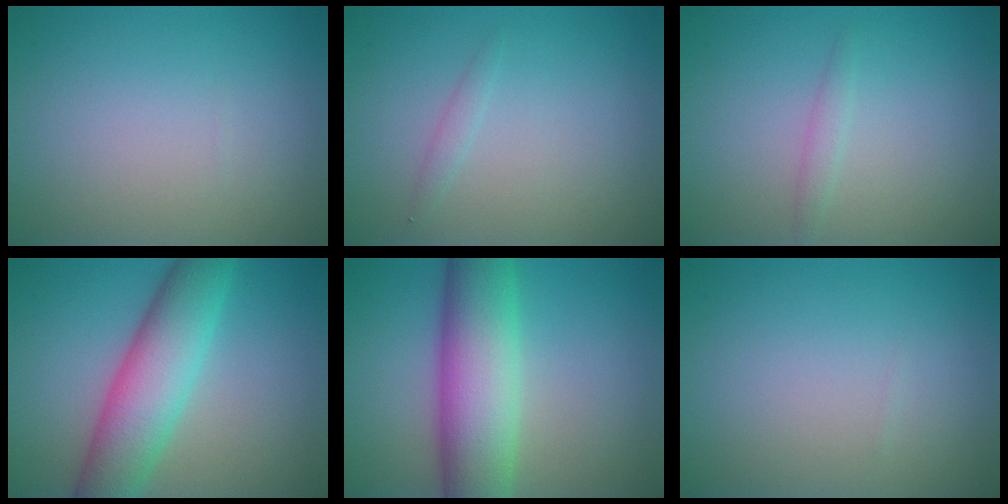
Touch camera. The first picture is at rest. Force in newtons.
{"total": 0.8, "press": 0.8, "slide": 0.0}
{"total": 0.5, "press": 0.5, "slide": 0.1}
{"total": 7.5, "press": 7.5, "slide": 0.0}
{"total": 9.4, "press": 9.4, "slide": 0.3}
{"total": 0.0}